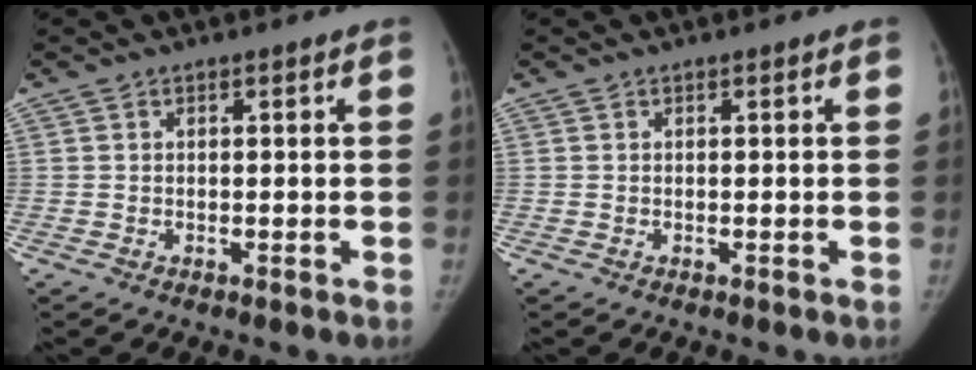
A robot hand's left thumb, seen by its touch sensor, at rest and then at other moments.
{"total": 0.0}